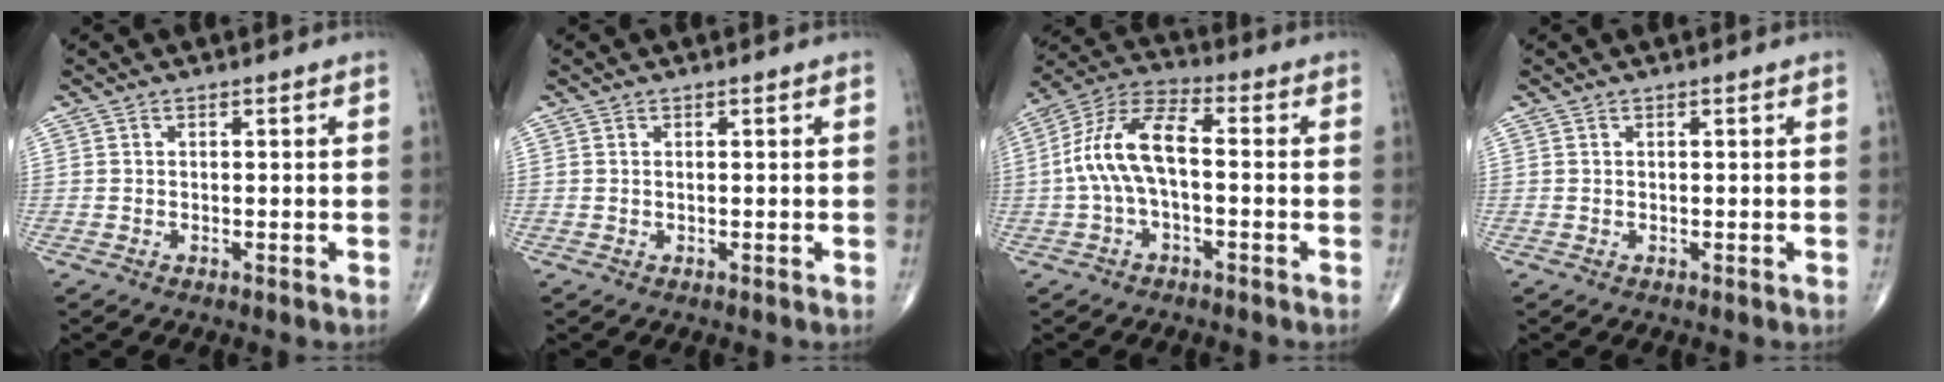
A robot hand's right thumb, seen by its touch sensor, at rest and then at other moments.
{"total": 0.0}
{"total": 11.5, "force": [-0.7, 5.2, 10.2], "torque": [-0.211, 0.042, -0.021]}
{"total": 0.0}